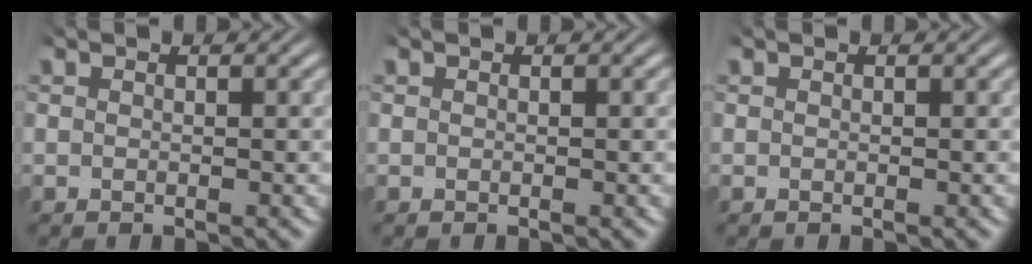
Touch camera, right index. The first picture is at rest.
{"total": 0.0}
{"total": 0.0}